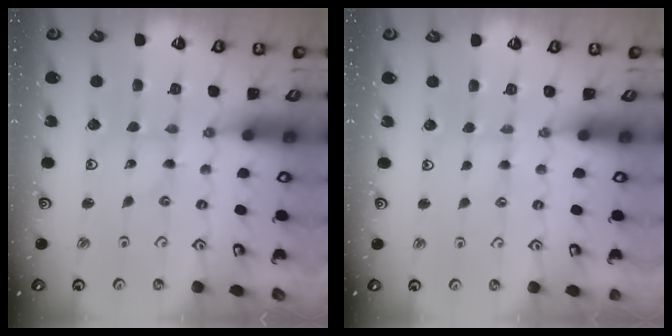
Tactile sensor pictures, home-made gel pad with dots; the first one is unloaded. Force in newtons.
{"total": 1.0, "press": 1.0, "slide": 0.2}